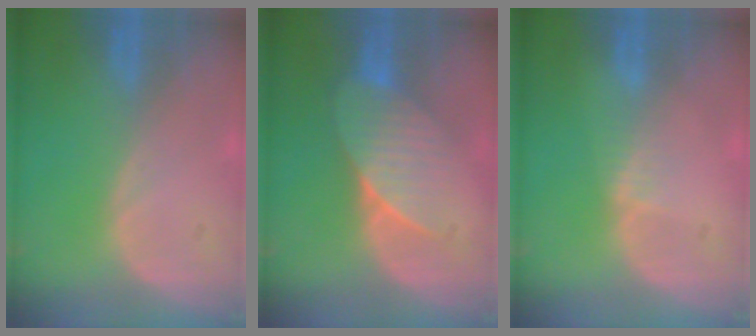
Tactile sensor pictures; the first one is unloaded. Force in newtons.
{"total": 7.0, "press": 6.6, "slide": 2.3}
{"total": 1.3, "press": 1.3, "slide": 0.2}